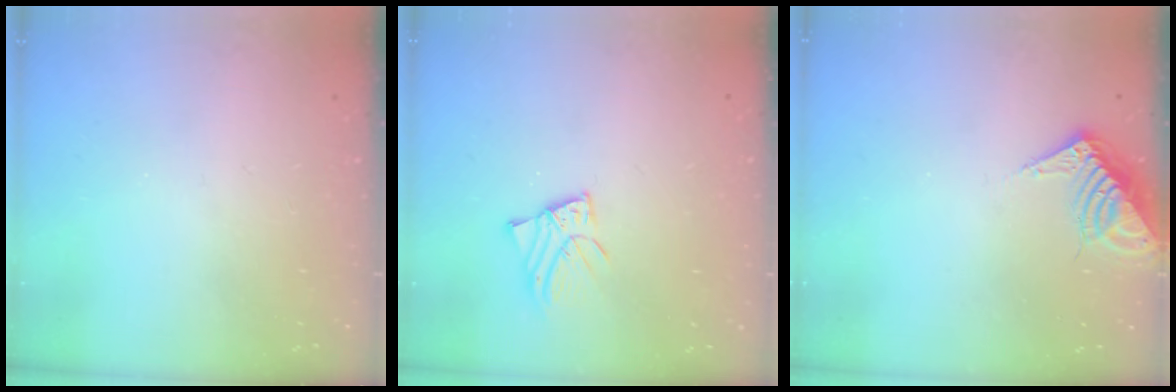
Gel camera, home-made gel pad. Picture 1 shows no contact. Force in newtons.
{"total": 3.1, "press": 3.0, "slide": 0.4}
{"total": 7.7, "press": 7.7, "slide": 0.7}